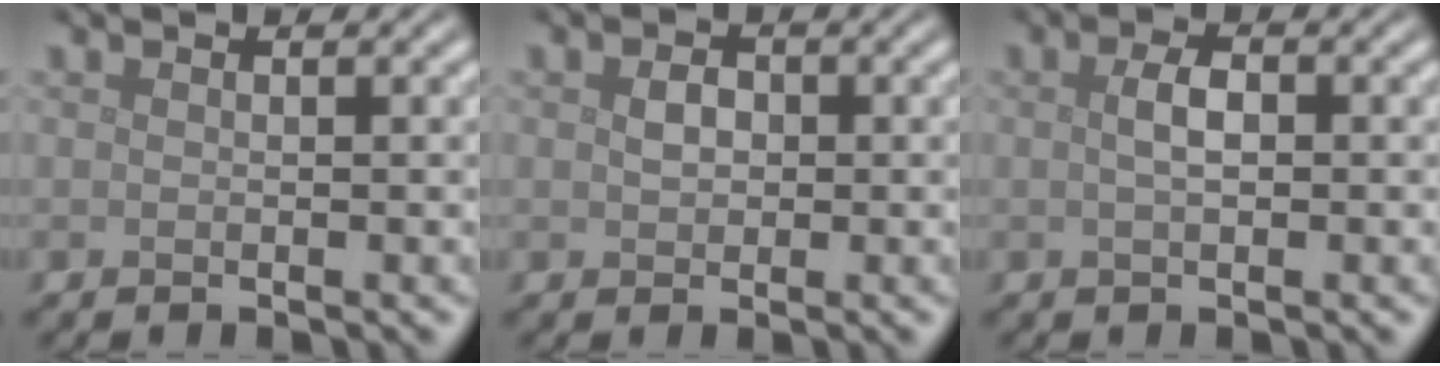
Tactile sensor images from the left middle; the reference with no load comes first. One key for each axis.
{"total": 1.4, "fx": 0.1, "fy": 1.2, "fz": 0.8, "tx": -0.017, "ty": 0.002, "tz": 0.000}
{"total": 1.9, "fx": 0.1, "fy": 0.8, "fz": 1.7, "tx": -0.035, "ty": 0.004, "tz": 0.000}